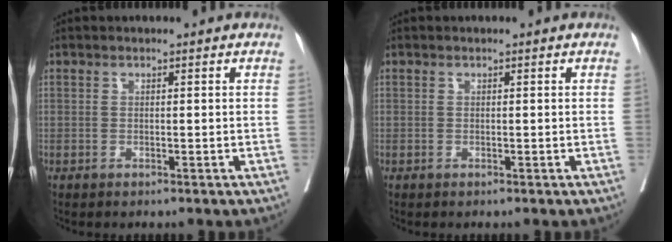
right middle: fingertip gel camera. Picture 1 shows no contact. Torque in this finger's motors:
{"motor_torque": [0.00, 0.00, 0.00, 0.00]}